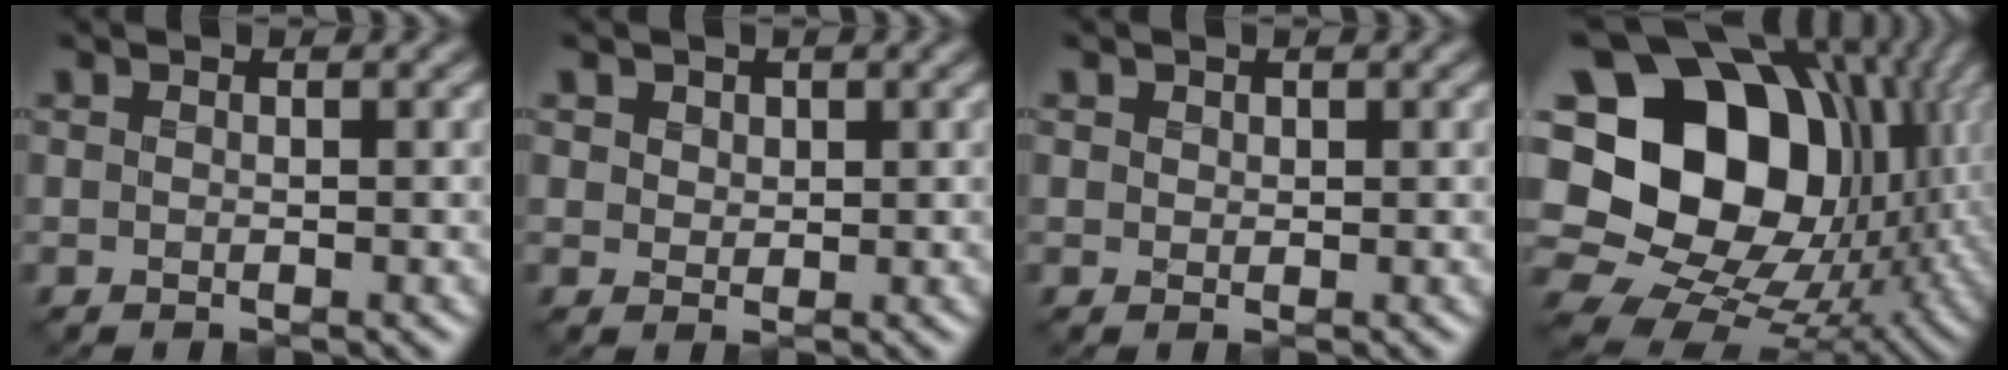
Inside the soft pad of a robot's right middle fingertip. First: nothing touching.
{"total": 2.4, "force": [1.2, 1.8, 1.0], "torque": [-0.037, -0.002, 0.024]}
{"total": 0.7, "force": [0.4, 0.6, 0.1], "torque": [-0.005, -0.007, 0.009]}
{"total": 21.0, "force": [2.5, 16.2, 13.1], "torque": [-0.257, 0.029, 0.050]}